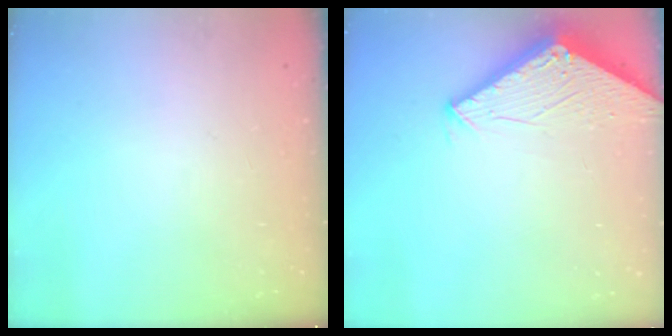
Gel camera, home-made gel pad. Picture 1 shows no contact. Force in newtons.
{"total": 2.9, "press": 2.9, "slide": 0.2}